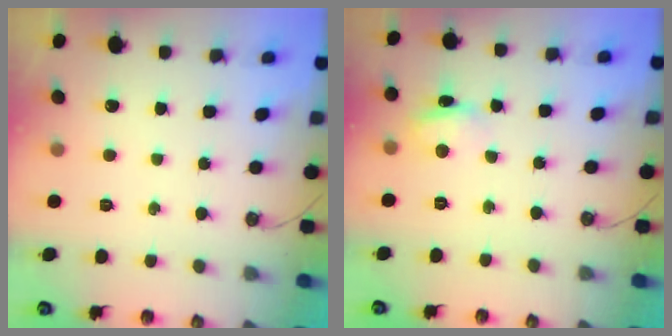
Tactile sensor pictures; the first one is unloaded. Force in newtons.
{"total": 3.8, "press": 3.8, "slide": 0.3}